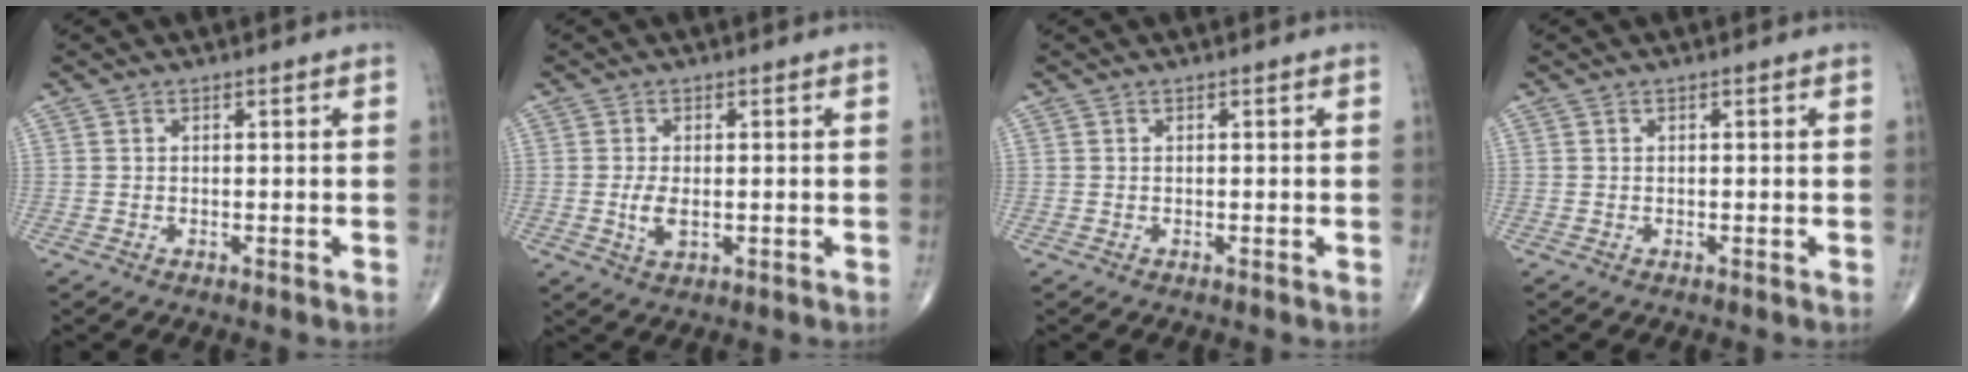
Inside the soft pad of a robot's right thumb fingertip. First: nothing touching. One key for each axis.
{"total": 3.5, "fx": -0.3, "fy": 1.7, "fz": 3.0, "tx": -0.063, "ty": -0.007, "tz": -0.004}
{"total": 0.0}
{"total": 0.0}